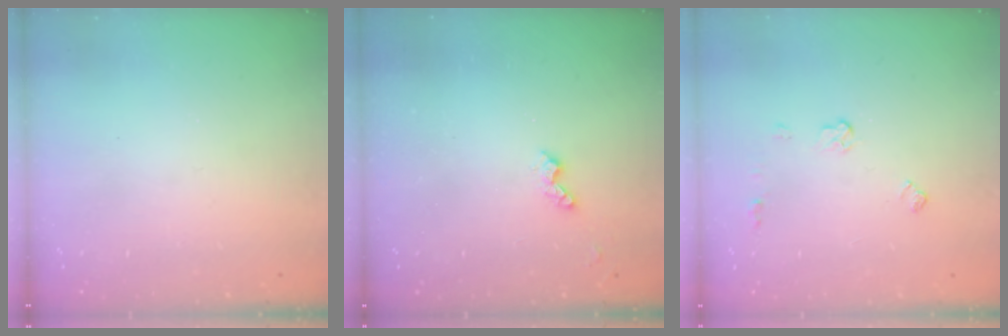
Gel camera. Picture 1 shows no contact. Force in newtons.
{"total": 3.6, "press": 3.5, "slide": 0.6}
{"total": 4.6, "press": 4.6, "slide": 0.7}